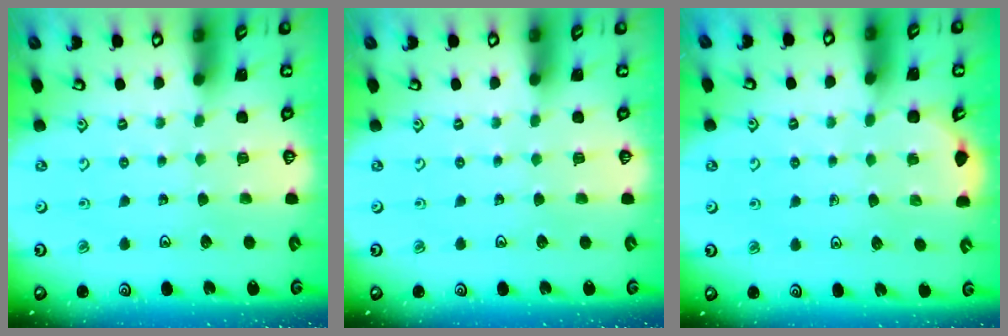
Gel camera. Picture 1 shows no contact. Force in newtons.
{"total": 0.0}
{"total": 2.2, "press": 2.0, "slide": 1.1}